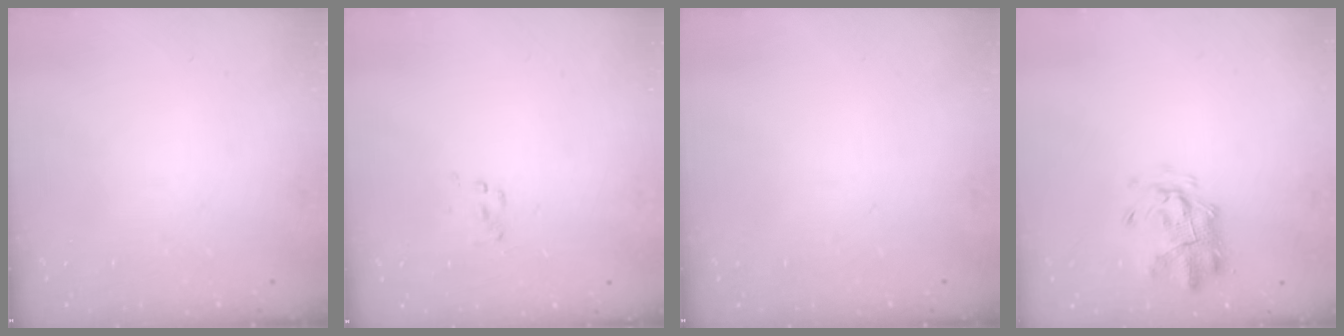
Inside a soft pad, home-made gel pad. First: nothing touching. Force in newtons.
{"total": 1.5, "press": 1.5, "slide": 0.2}
{"total": 0.0}
{"total": 3.5, "press": 3.2, "slide": 1.5}